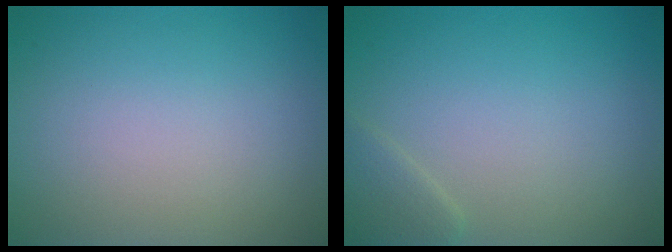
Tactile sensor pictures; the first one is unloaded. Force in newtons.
{"total": 1.5, "press": 1.5, "slide": 0.1}